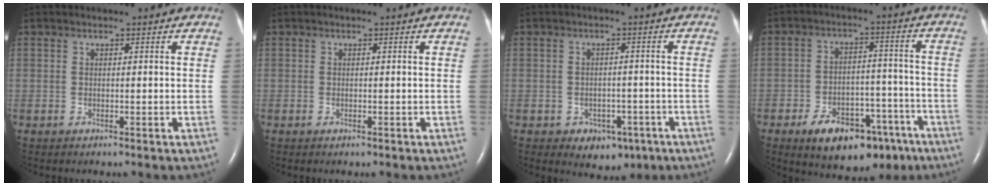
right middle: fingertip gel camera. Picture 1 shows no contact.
{"total": 0.0}
{"total": 5.2, "force": [-2.6, 3.7, 2.4], "torque": [-0.032, 0.011, -0.022]}
{"total": 14.1, "force": [-9.1, 7.0, 8.3], "torque": [-0.110, 0.018, -0.127]}